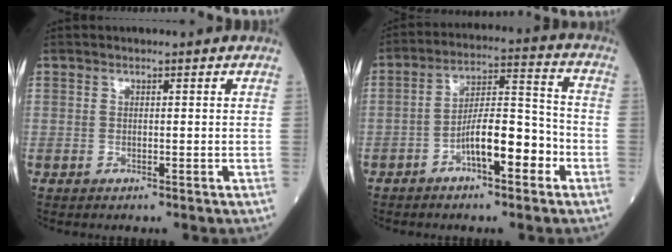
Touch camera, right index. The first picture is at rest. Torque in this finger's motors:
{"motor_torque": [0.98, -0.52, 0.47, 0.16]}